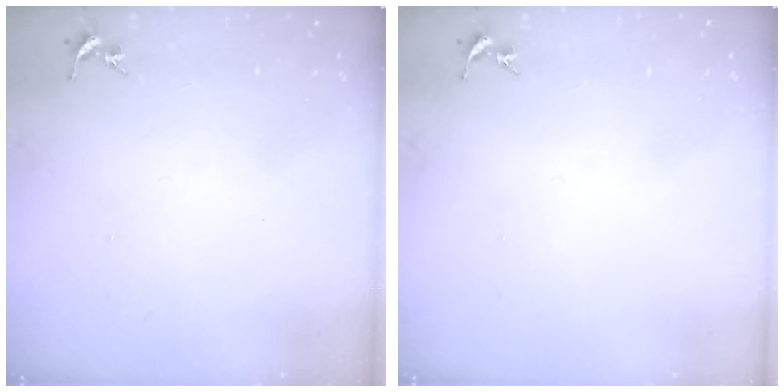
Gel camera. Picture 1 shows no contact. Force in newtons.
{"total": 0.0}